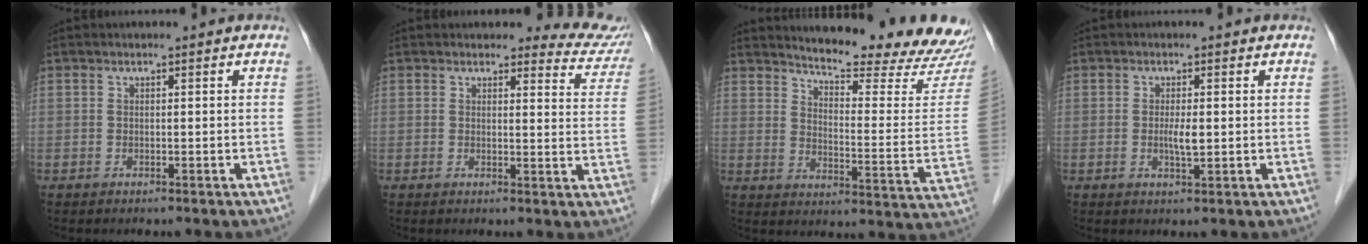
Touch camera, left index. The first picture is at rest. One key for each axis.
{"total": 6.8, "fx": 6.6, "fy": 1.8, "fz": -0.1, "tx": 0.026, "ty": -0.039, "tz": 0.042}
{"total": 20.5, "fx": 19.3, "fy": 1.6, "fz": 6.7, "tx": -0.091, "ty": -0.104, "tz": 0.229}
{"total": 2.3, "fx": -0.1, "fy": 0.5, "fz": 2.2, "tx": -0.044, "ty": -0.004, "tz": -0.001}